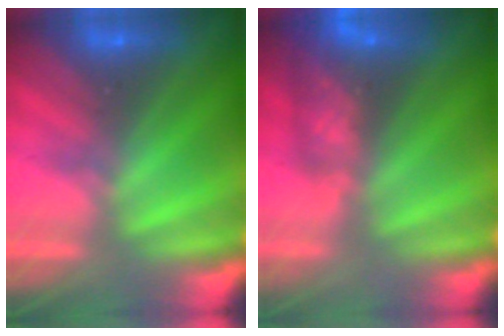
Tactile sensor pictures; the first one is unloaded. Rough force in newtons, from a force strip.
{"total": 7.8}